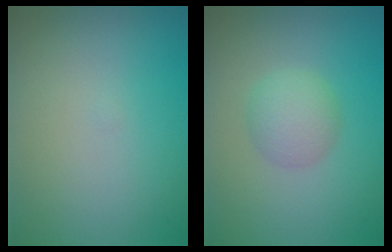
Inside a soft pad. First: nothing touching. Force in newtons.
{"total": 2.6, "press": 2.6, "slide": 0.0}